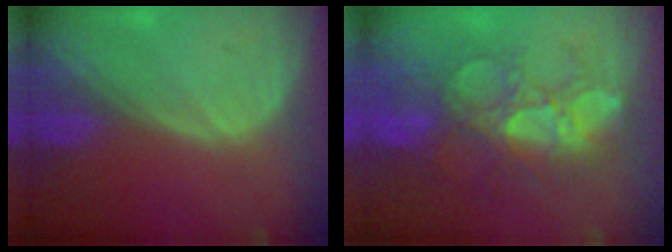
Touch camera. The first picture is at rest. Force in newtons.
{"total": 10.1, "press": 9.2, "slide": 4.0}